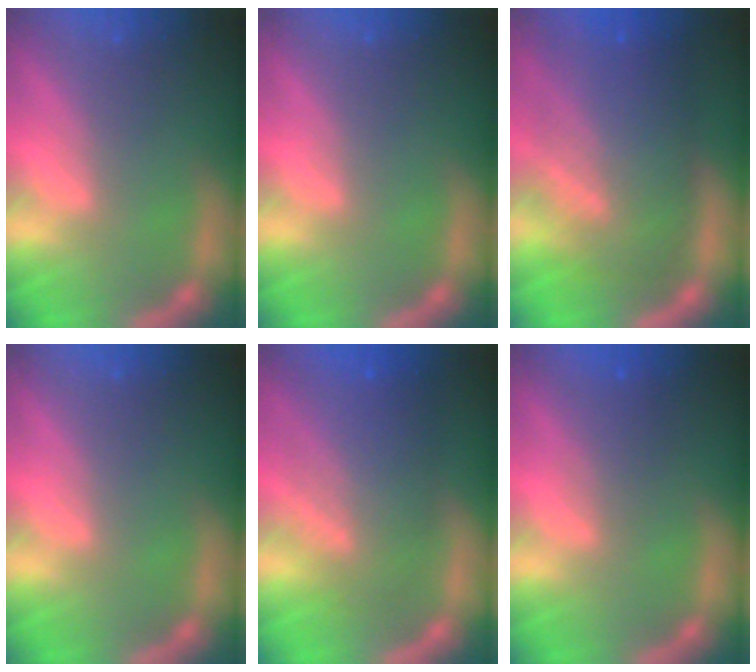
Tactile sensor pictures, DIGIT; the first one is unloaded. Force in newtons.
{"total": 0.0}
{"total": 10.1}
{"total": 0.0}
{"total": 7.5}
{"total": 1.9}